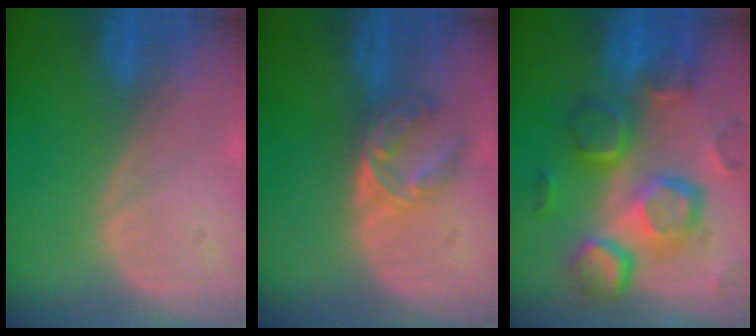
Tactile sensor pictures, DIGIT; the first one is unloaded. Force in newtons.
{"total": 5.8, "press": 4.7, "slide": 3.5}
{"total": 12.3, "press": 10.7, "slide": 6.0}